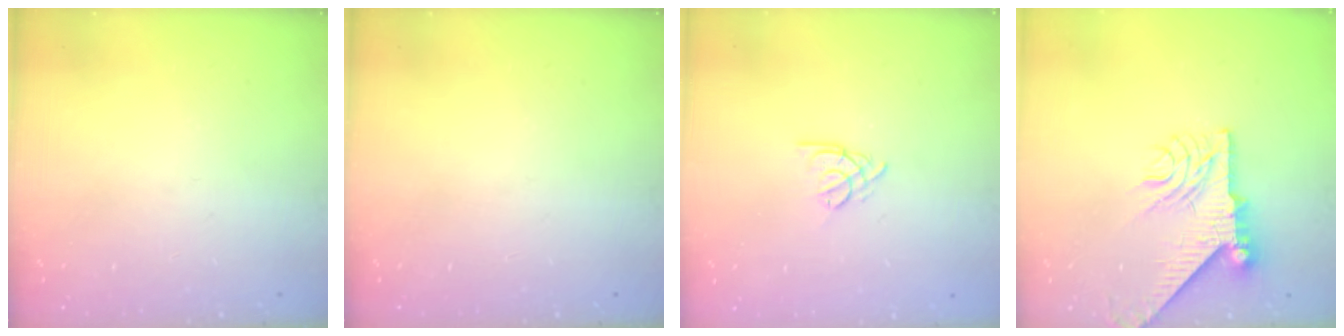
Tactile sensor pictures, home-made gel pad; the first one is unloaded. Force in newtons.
{"total": 0.0}
{"total": 2.5, "press": 2.5, "slide": 0.7}
{"total": 9.5, "press": 9.4, "slide": 1.1}